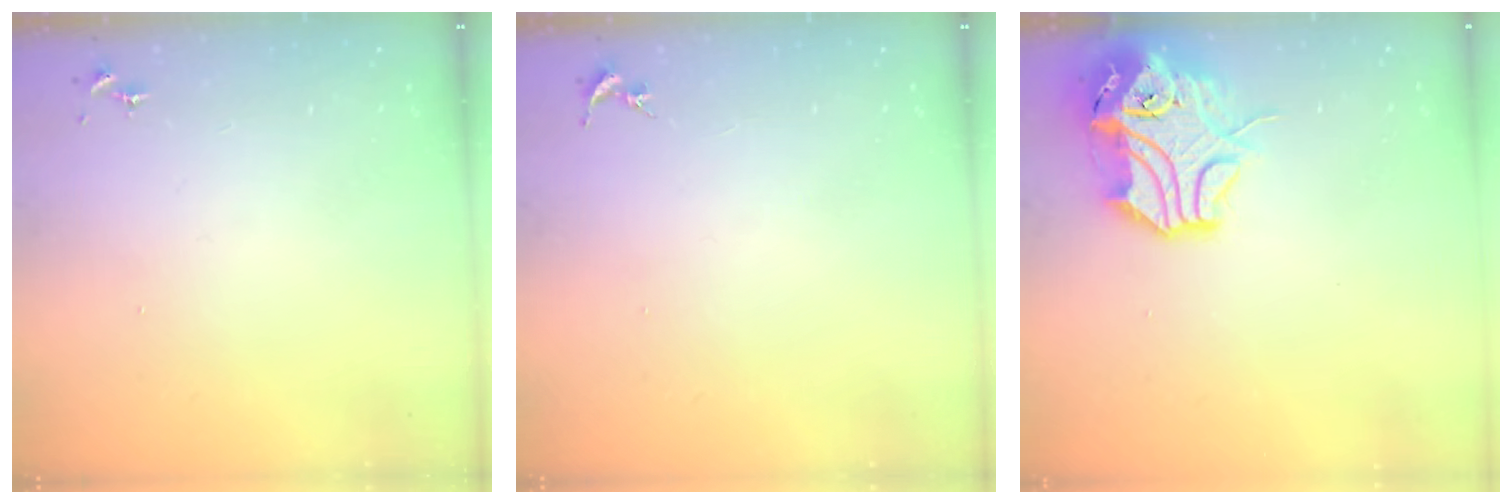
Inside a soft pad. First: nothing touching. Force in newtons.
{"total": 0.0}
{"total": 16.1, "press": 15.9, "slide": 2.3}